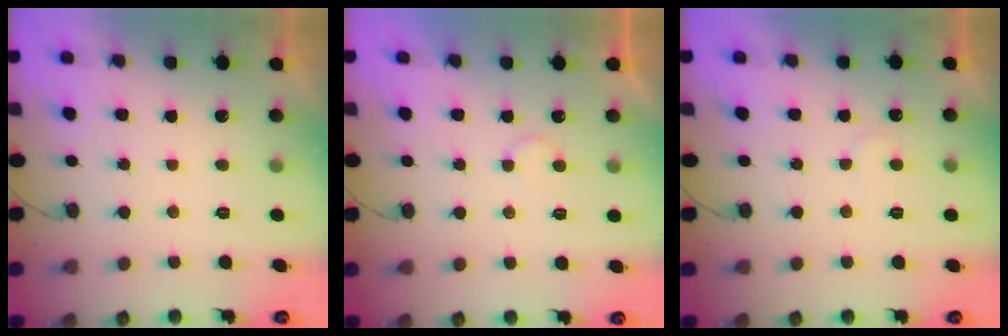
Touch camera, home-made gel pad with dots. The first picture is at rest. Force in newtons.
{"total": 3.6, "press": 3.6, "slide": 0.3}
{"total": 5.1, "press": 5.1, "slide": 0.3}